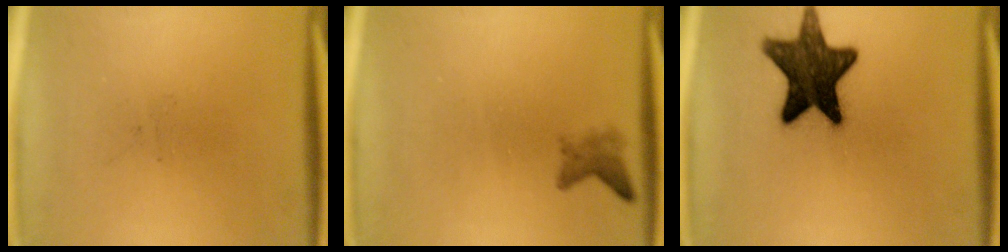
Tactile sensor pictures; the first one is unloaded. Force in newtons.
{"total": 1.7}
{"total": 14.5}